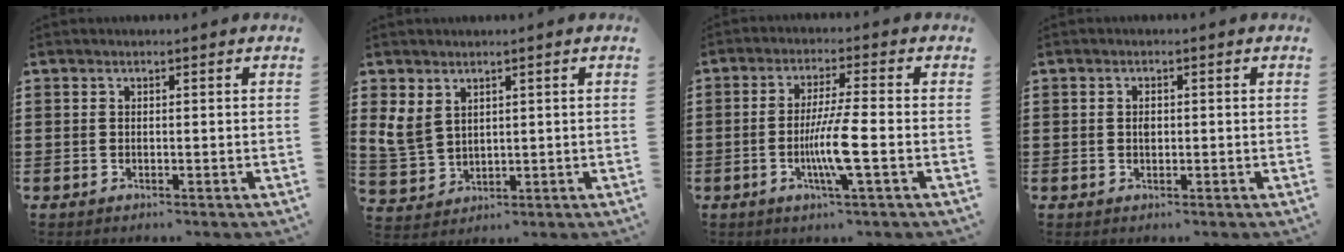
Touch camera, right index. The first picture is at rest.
{"total": 4.3, "force": [2.3, 3.0, 1.9], "torque": [-0.065, 0.005, 0.043]}
{"total": 7.2, "force": [-1.9, 0.1, 6.9], "torque": [-0.138, -0.018, -0.039]}
{"total": 1.4, "force": [0.1, 0.7, 1.2], "torque": [-0.025, 0.004, 0.001]}